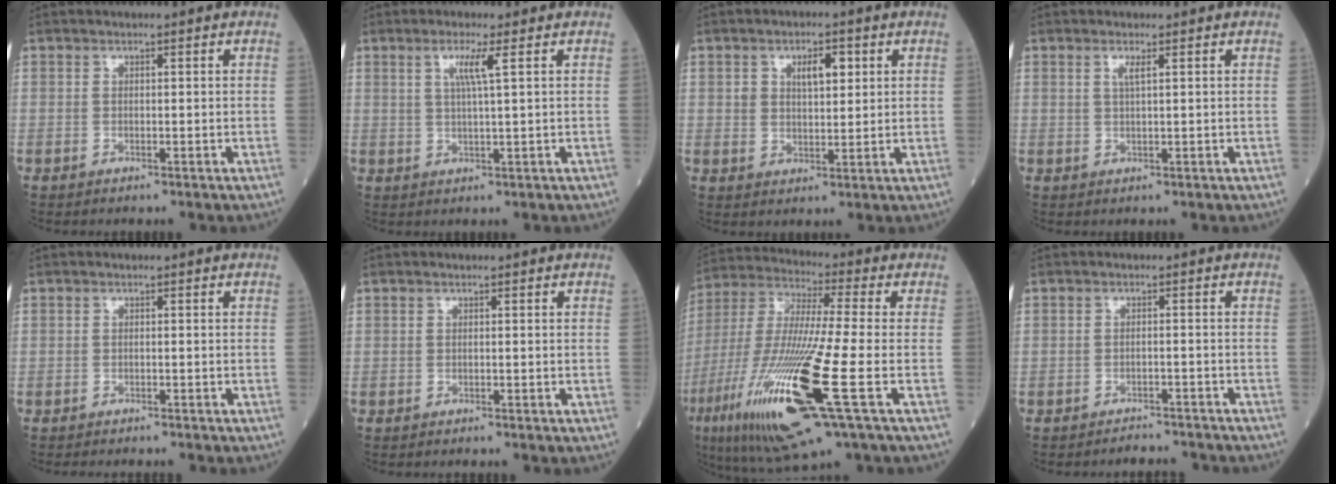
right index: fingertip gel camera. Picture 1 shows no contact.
{"total": 3.5, "force": [1.4, -0.6, 3.2], "torque": [-0.065, -0.001, 0.026]}
{"total": 4.7, "force": [1.8, 2.3, 3.7], "torque": [-0.060, 0.008, 0.033]}
{"total": 1.4, "force": [0.7, -0.1, 1.3], "torque": [-0.030, 0.000, 0.013]}
{"total": 3.6, "force": [-3.3, 0.8, 1.2], "torque": [-0.013, -0.005, -0.044]}
{"total": 0.0}
{"total": 23.2, "force": [-8.3, 1.8, 21.6], "torque": [-0.470, -0.053, -0.156]}
{"total": 4.4, "force": [-4.4, 0.7, 0.1], "torque": [0.002, -0.001, -0.059]}